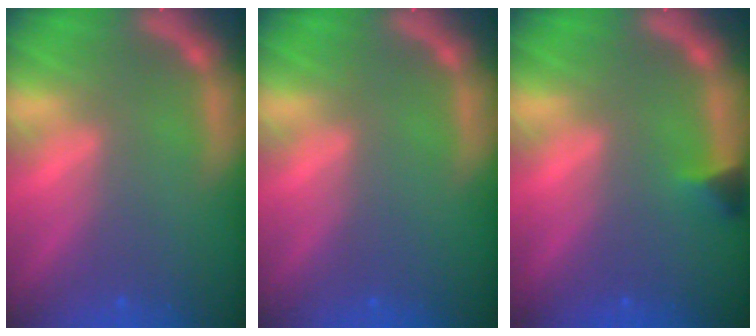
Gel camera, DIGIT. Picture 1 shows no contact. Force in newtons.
{"total": 0.0}
{"total": 1.4}